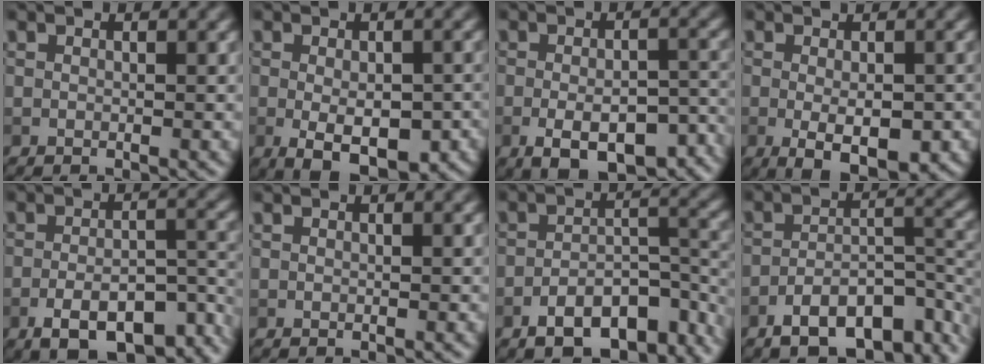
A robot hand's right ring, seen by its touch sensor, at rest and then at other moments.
{"total": 6.0, "force": [-1.8, 2.6, 5.1], "torque": [-0.077, -0.016, -0.019]}
{"total": 8.6, "force": [-3.8, 3.7, 6.7], "torque": [-0.103, -0.014, -0.045]}
{"total": 5.1, "force": [-1.2, 1.9, 4.5], "torque": [-0.068, -0.011, -0.013]}
{"total": 10.0, "force": [-5.9, 3.9, 7.0], "torque": [-0.104, -0.013, -0.089]}
{"total": 0.0}
{"total": 9.0, "force": [-5.9, 3.9, 5.6], "torque": [-0.074, -0.006, -0.097]}
{"total": 9.9, "force": [-6.6, 3.9, 6.3], "torque": [-0.087, -0.004, -0.110]}